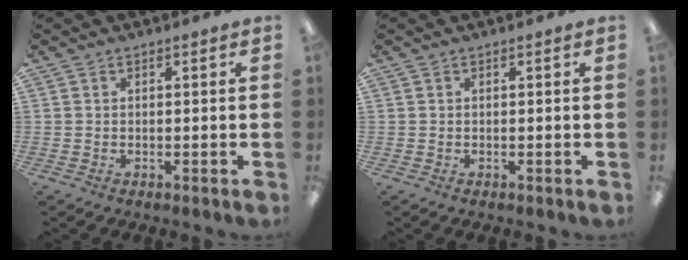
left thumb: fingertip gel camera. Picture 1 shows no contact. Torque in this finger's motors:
{"motor_torque": [0.00, 0.00, 0.00, 0.00, 0.00]}